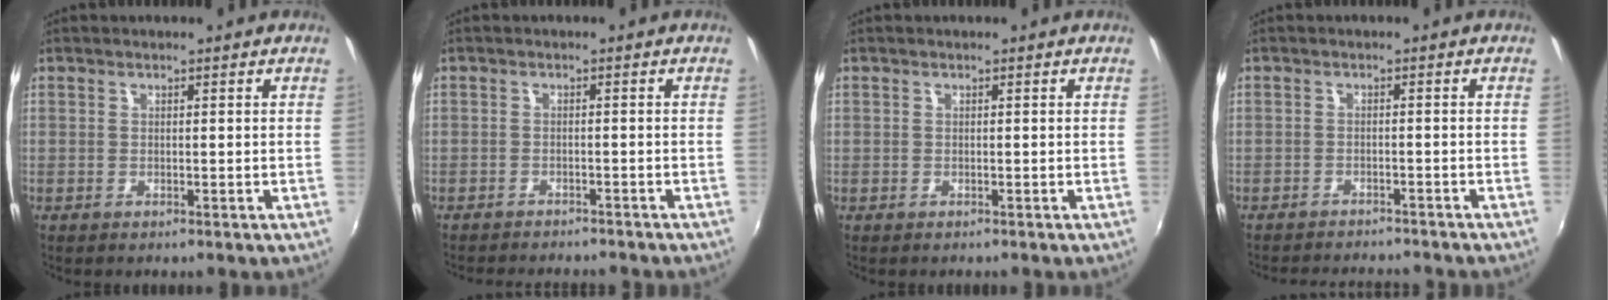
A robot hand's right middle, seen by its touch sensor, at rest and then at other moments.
{"total": 5.6, "force": [-5.0, 1.8, 1.5], "torque": [-0.045, -0.001, -0.073]}
{"total": 0.9, "force": [-0.4, 0.8, -0.1], "torque": [-0.002, 0.002, -0.004]}
{"total": 6.8, "force": [-6.3, 1.9, 1.7], "torque": [-0.051, 0.004, -0.090]}